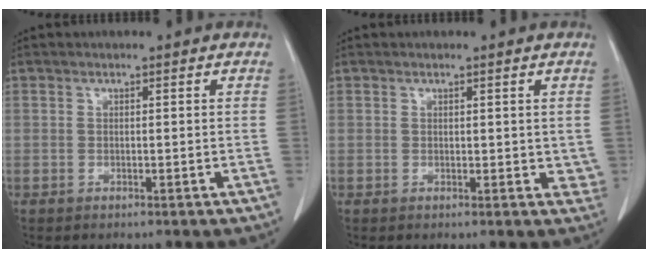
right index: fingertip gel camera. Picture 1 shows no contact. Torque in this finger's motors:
{"motor_torque": [0.02, 0.10, 0.00, -0.01]}